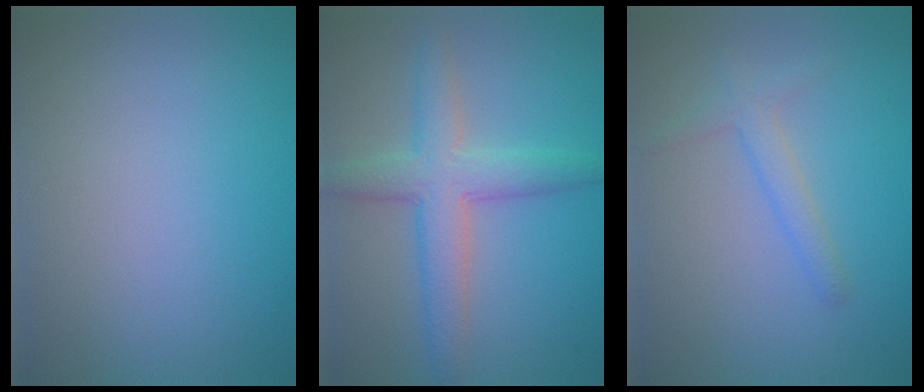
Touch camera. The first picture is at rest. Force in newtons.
{"total": 4.6, "press": 4.6, "slide": 0.2}
{"total": 1.8, "press": 1.8, "slide": 0.1}